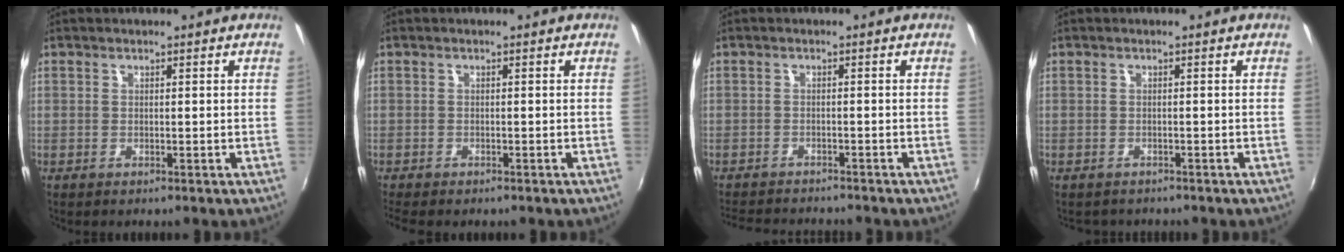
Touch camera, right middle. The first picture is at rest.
{"total": 3.2, "force": [-2.6, 1.1, 1.5], "torque": [-0.036, -0.019, -0.041]}
{"total": 7.9, "force": [-7.4, 1.5, 2.4], "torque": [-0.066, -0.013, -0.115]}
{"total": 1.7, "force": [-1.5, 0.8, 0.2], "torque": [-0.008, -0.007, -0.021]}